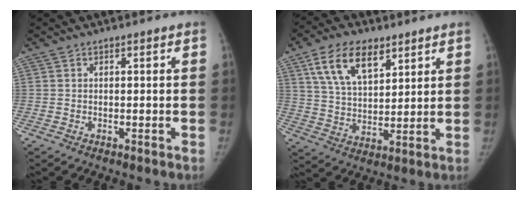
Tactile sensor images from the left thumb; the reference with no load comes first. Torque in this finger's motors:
{"motor_torque": [1.44, 1.12, 1.41, -1.10, 0.32]}